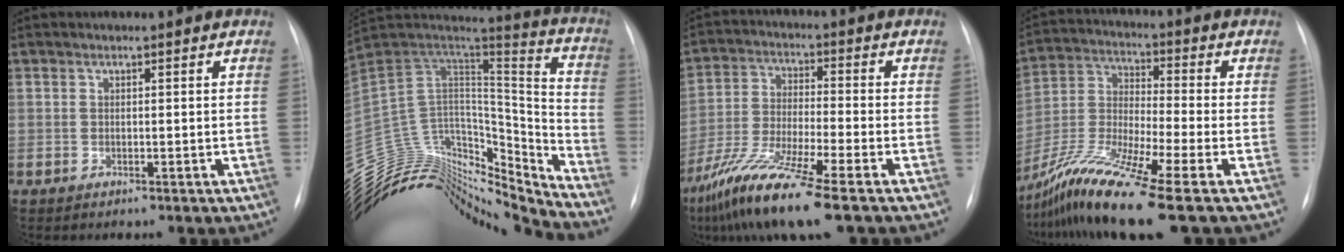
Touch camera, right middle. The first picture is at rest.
{"total": 27.6, "force": [-25.9, 6.4, 6.9], "torque": [-0.161, 0.053, -0.414]}
{"total": 12.1, "force": [-7.9, 0.0, 9.1], "torque": [-0.193, -0.039, -0.150]}
{"total": 14.5, "force": [-10.1, -1.1, 10.4], "torque": [-0.221, -0.032, -0.191]}